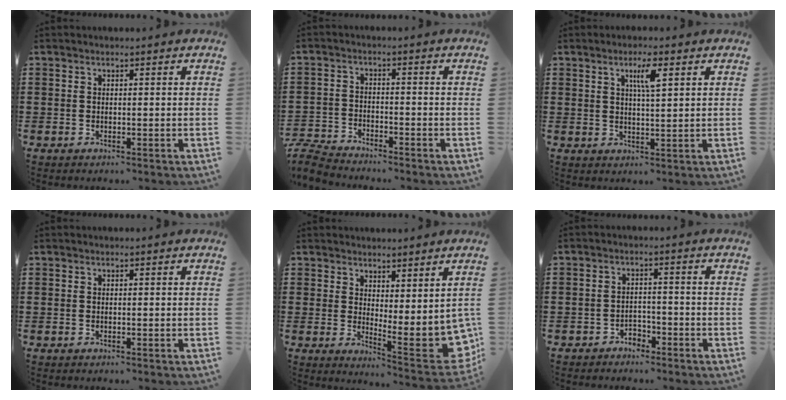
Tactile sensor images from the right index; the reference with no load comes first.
{"total": 4.1, "force": [-4.1, 0.3, 0.5], "torque": [-0.025, -0.002, -0.089]}
{"total": 4.1, "force": [1.9, 0.7, 3.6], "torque": [-0.069, 0.004, 0.026]}
{"total": 0.0}
{"total": 5.5, "force": [2.7, 2.1, 4.3], "torque": [-0.071, -0.032, 0.060]}
{"total": 2.4, "force": [-2.2, 1.0, 0.1], "torque": [-0.009, 0.004, -0.047]}